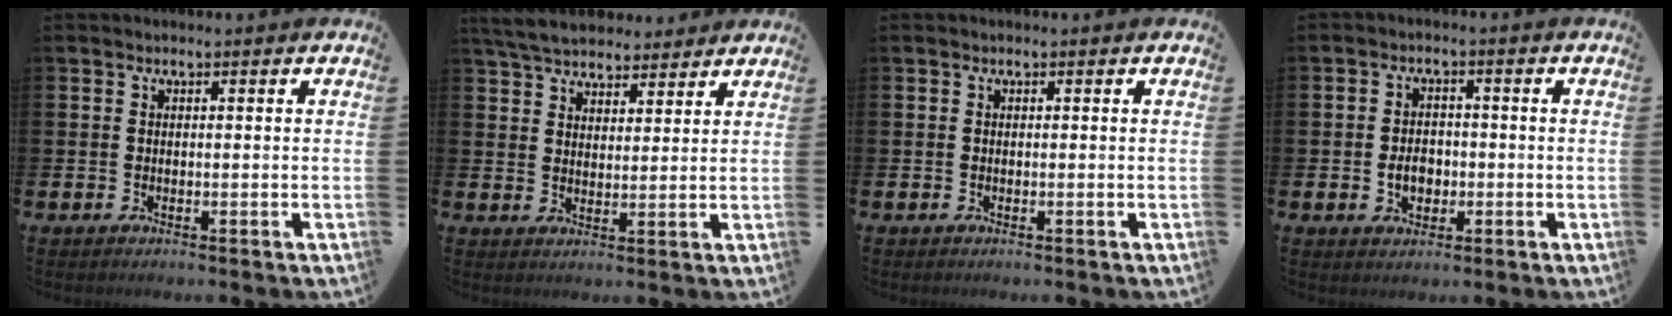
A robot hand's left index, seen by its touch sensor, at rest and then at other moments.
{"total": 5.6, "force": [5.3, 1.5, 1.0], "torque": [-0.040, -0.020, 0.096]}
{"total": 0.0}
{"total": 3.4, "force": [-0.7, 2.5, 2.1], "torque": [-0.025, -0.003, -0.021]}